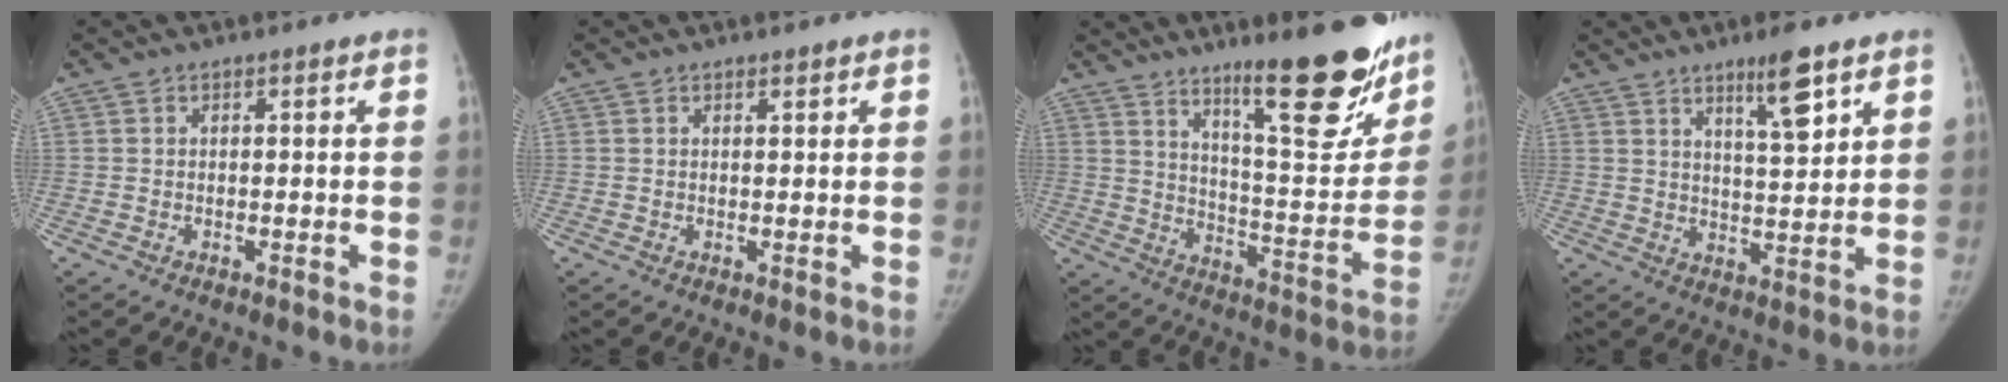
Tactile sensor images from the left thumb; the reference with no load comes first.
{"total": 0.7, "force": [0.6, 0.3, 0.3], "torque": [-0.004, -0.005, 0.009]}
{"total": 20.7, "force": [14.1, 4.5, 14.4], "torque": [-0.161, -0.101, 0.219]}
{"total": 8.1, "force": [5.0, 1.6, 6.2], "torque": [-0.091, -0.035, 0.084]}